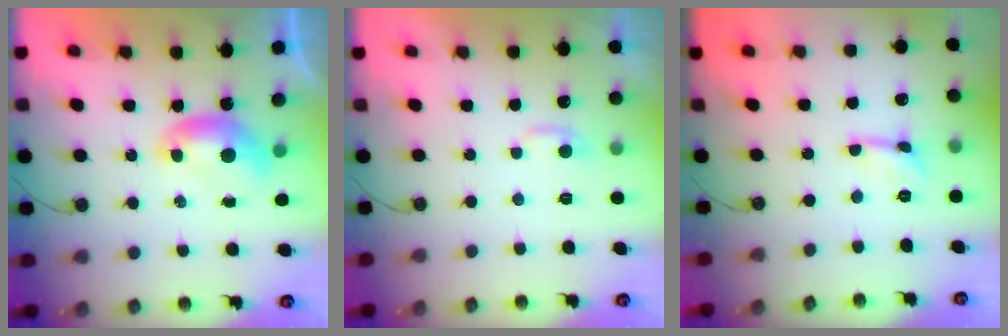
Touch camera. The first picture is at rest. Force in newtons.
{"total": 2.2, "press": 2.1, "slide": 0.5}
{"total": 2.1, "press": 2.1, "slide": 0.5}